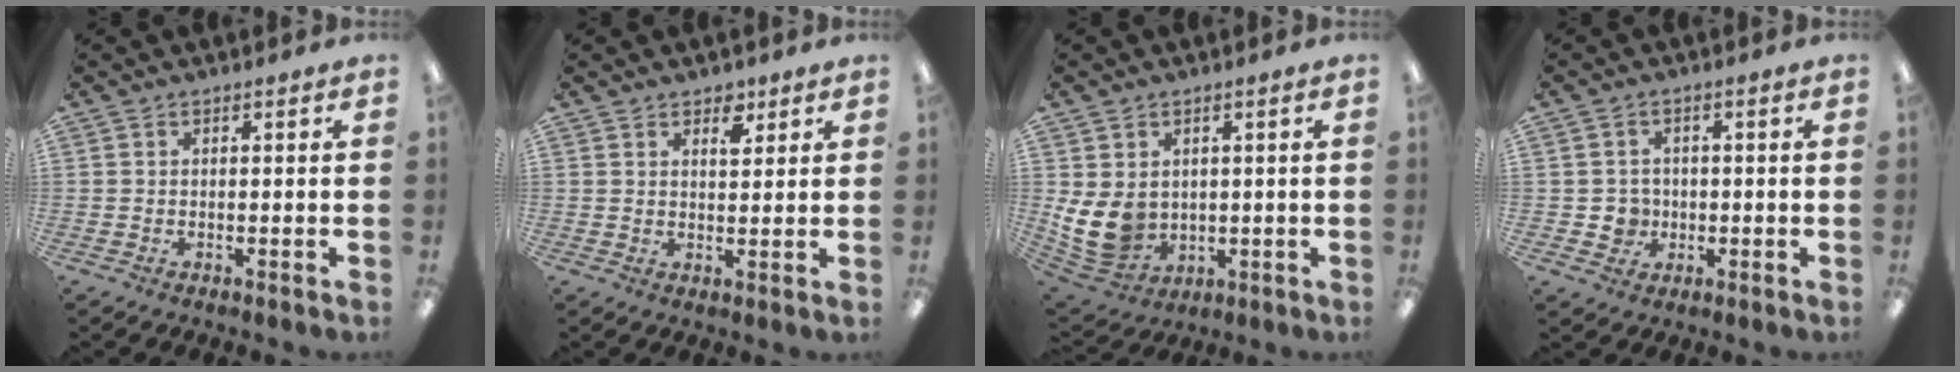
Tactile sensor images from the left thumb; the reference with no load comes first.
{"total": 4.0, "force": [2.8, 2.1, 1.9], "torque": [-0.011, -0.013, 0.044]}
{"total": 9.9, "force": [0.8, 7.7, 6.1], "torque": [-0.150, -0.010, 0.021]}
{"total": 4.3, "force": [-0.7, 4.1, 1.1], "torque": [-0.007, 0.004, -0.013]}